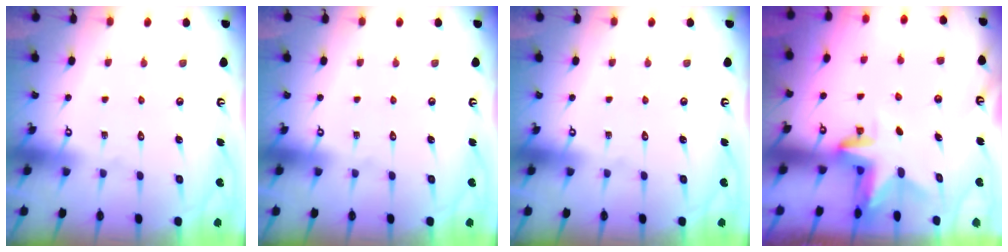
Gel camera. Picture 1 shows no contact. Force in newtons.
{"total": 0.0}
{"total": 0.0}
{"total": 2.9, "press": 2.9, "slide": 0.2}